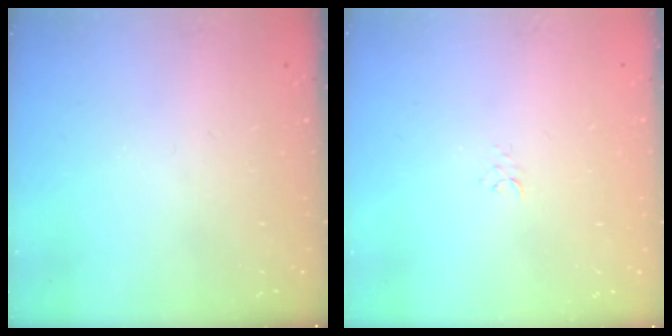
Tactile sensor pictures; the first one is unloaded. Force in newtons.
{"total": 3.1, "press": 3.1, "slide": 0.2}